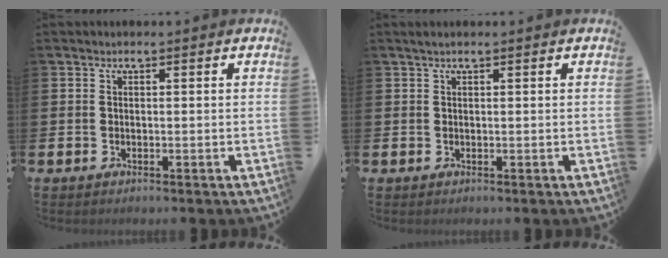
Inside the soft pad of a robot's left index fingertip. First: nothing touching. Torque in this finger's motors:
{"motor_torque": [-1.13, 1.01, -1.06, -0.01]}